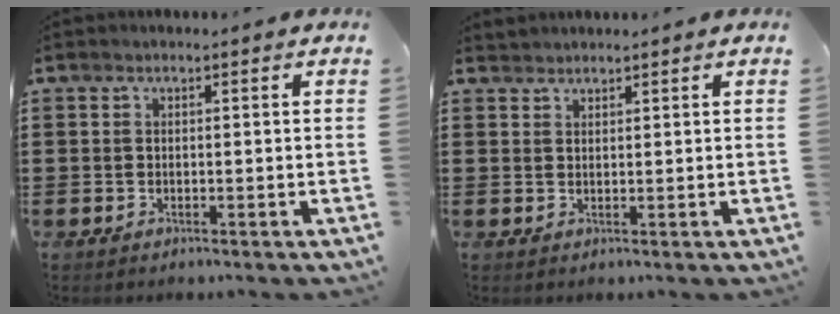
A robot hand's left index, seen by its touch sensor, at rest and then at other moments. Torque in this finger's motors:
{"motor_torque": [0.24, 0.05, 0.02, 0.01]}